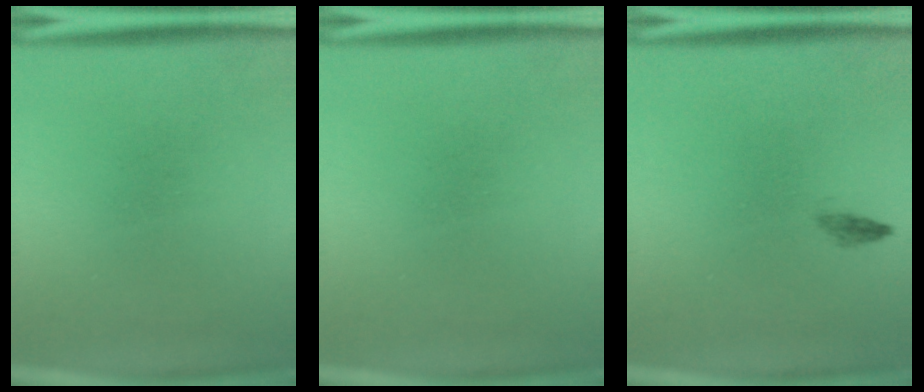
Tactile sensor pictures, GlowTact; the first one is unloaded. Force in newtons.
{"total": 0.0}
{"total": 0.8}